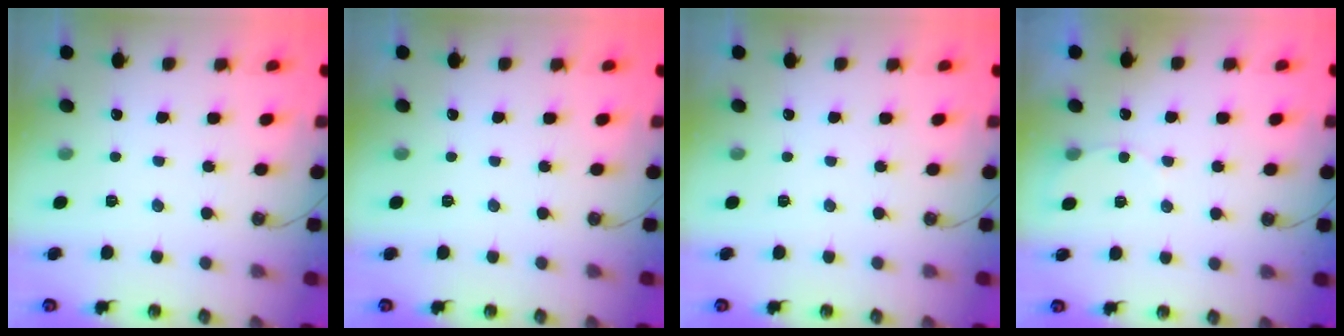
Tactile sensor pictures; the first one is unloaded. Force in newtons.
{"total": 0.0}
{"total": 0.0}
{"total": 4.6, "press": 4.6, "slide": 0.3}